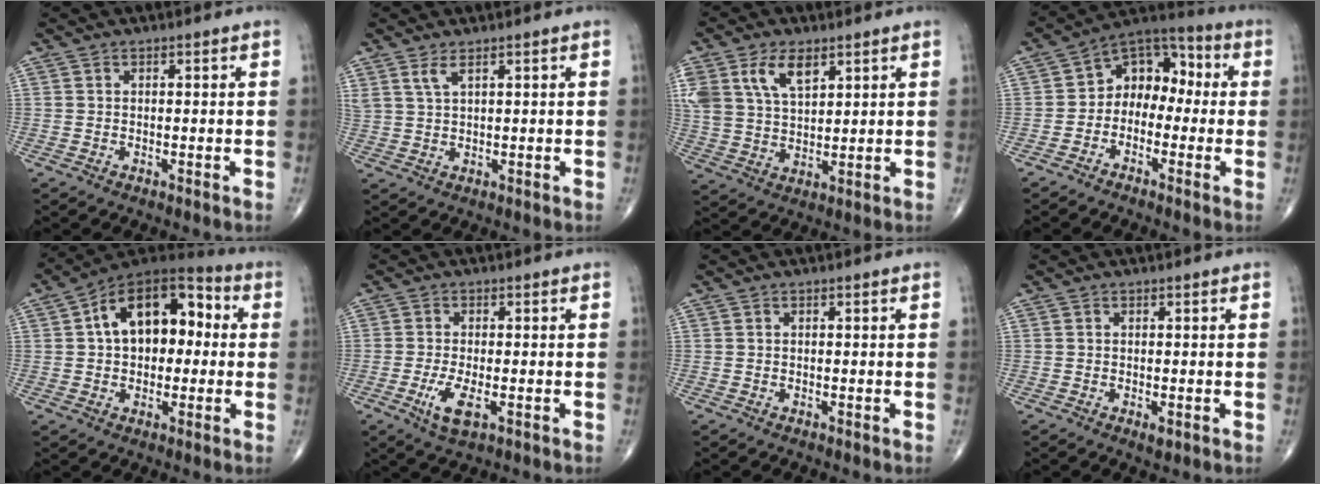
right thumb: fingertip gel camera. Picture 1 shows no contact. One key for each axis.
{"total": 2.7, "fx": 1.7, "fy": 0.6, "fz": 2.0, "tx": -0.046, "ty": -0.005, "tz": 0.042}
{"total": 10.8, "fx": 5.4, "fy": 6.0, "fz": 7.3, "tx": -0.139, "ty": -0.014, "tz": 0.112}
{"total": 9.9, "fx": -0.9, "fy": 7.3, "fz": 6.7, "tx": -0.062, "ty": 0.046, "tz": -0.037}
{"total": 17.1, "fx": 2.5, "fy": 10.6, "fz": 13.3, "tx": -0.169, "ty": 0.042, "tz": 0.031}
{"total": 5.1, "fx": -1.7, "fy": 1.9, "fz": 4.5, "tx": -0.093, "ty": -0.010, "tz": -0.027}
{"total": 0.0}
{"total": 1.3, "fx": -0.4, "fy": 0.5, "fz": 1.1, "tx": -0.016, "ty": -0.004, "tz": -0.005}